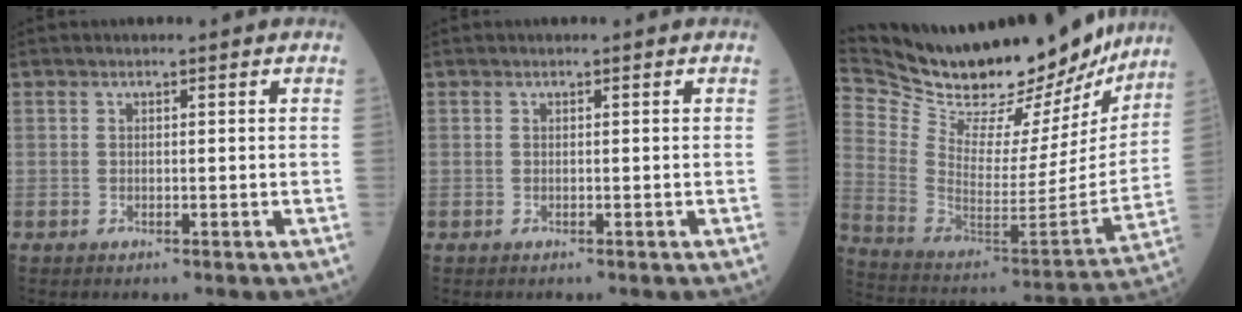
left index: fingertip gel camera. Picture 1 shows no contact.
{"total": 0.0}
{"total": 29.9, "force": [26.7, 8.2, 10.8], "torque": [-0.197, -0.046, 0.388]}